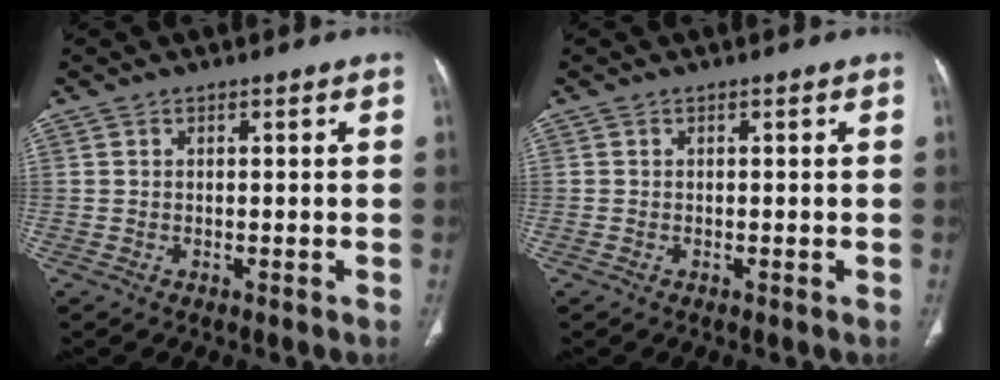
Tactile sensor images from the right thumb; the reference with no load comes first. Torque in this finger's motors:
{"motor_torque": [-0.03, 0.27, -0.25, 0.12, 0.00]}